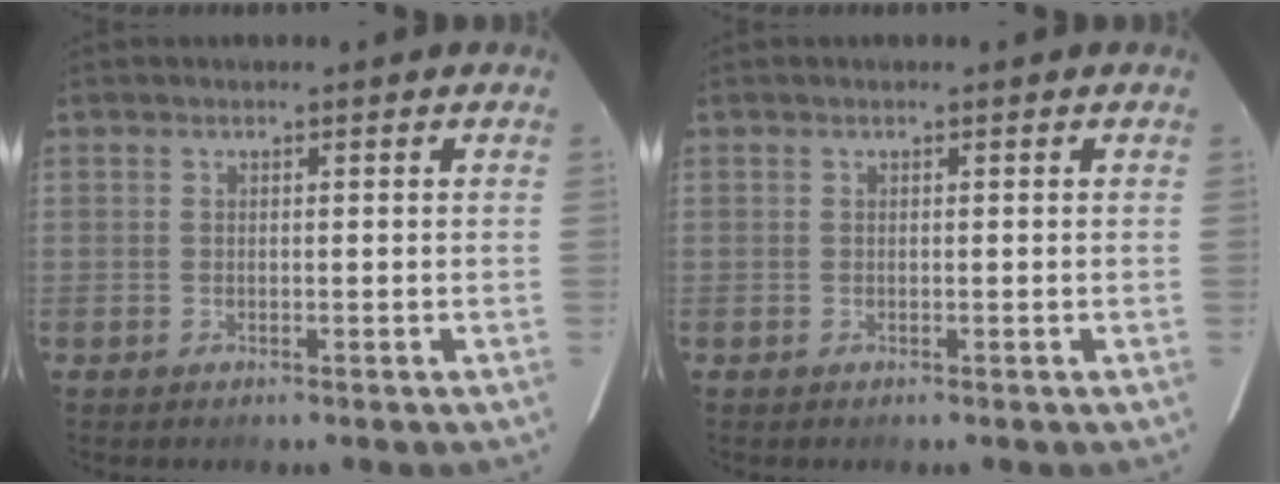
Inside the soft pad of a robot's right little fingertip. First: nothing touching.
{"total": 0.0}